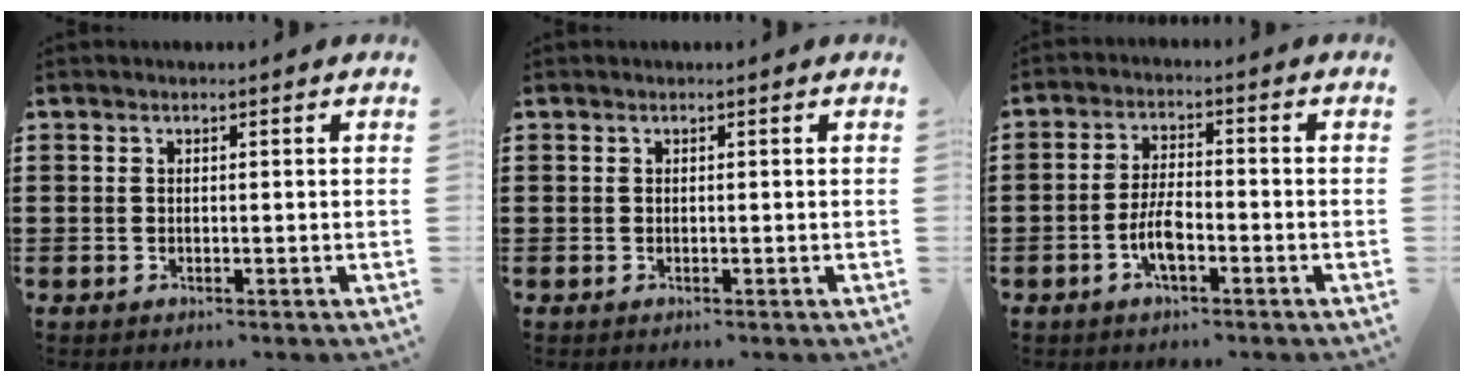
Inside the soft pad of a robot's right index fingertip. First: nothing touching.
{"total": 0.0}
{"total": 5.2, "force": [-2.0, 1.8, 4.4], "torque": [-0.103, 0.000, -0.044]}